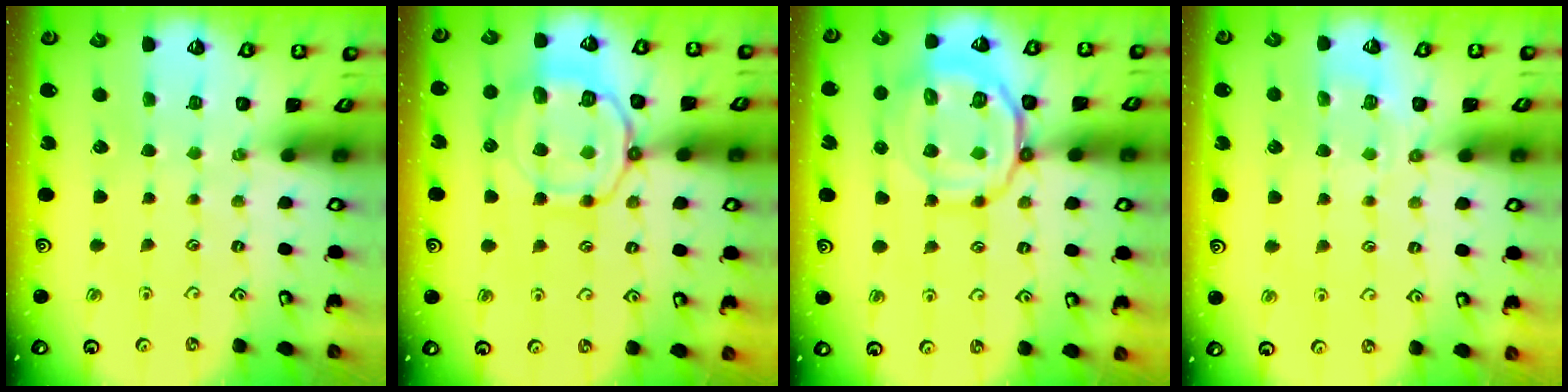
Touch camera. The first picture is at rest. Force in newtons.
{"total": 13.5, "press": 13.4, "slide": 1.3}
{"total": 13.7, "press": 13.6, "slide": 1.7}
{"total": 4.9, "press": 4.8, "slide": 1.1}